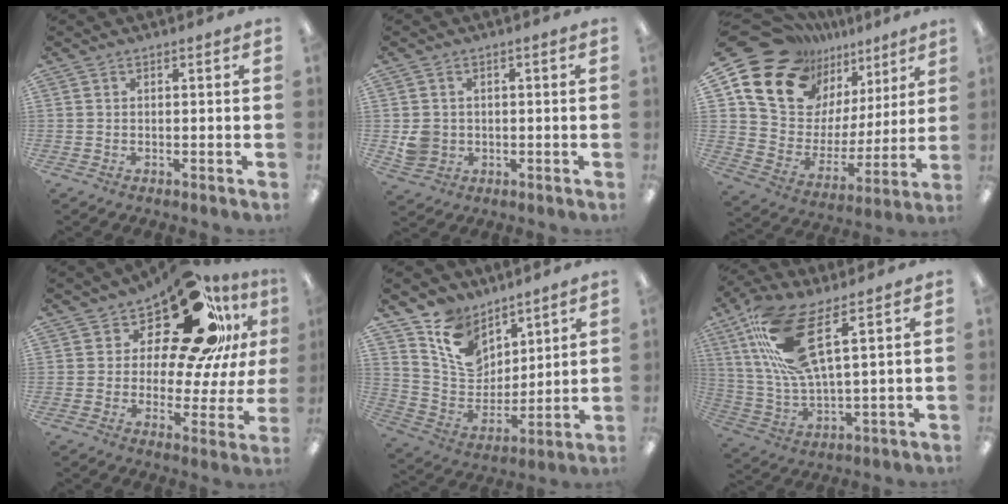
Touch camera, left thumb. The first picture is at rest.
{"total": 4.5, "force": [0.0, 4.2, 1.4], "torque": [-0.022, 0.008, 0.004]}
{"total": 18.2, "force": [13.2, 11.4, 5.3], "torque": [-0.117, -0.099, 0.257]}
{"total": 21.5, "force": [13.7, 8.3, 14.4], "torque": [-0.218, -0.085, 0.229]}
{"total": 13.6, "force": [9.0, 8.9, 5.0], "torque": [-0.106, -0.048, 0.178]}
{"total": 16.2, "force": [8.8, 5.0, 12.6], "torque": [-0.277, -0.027, 0.154]}